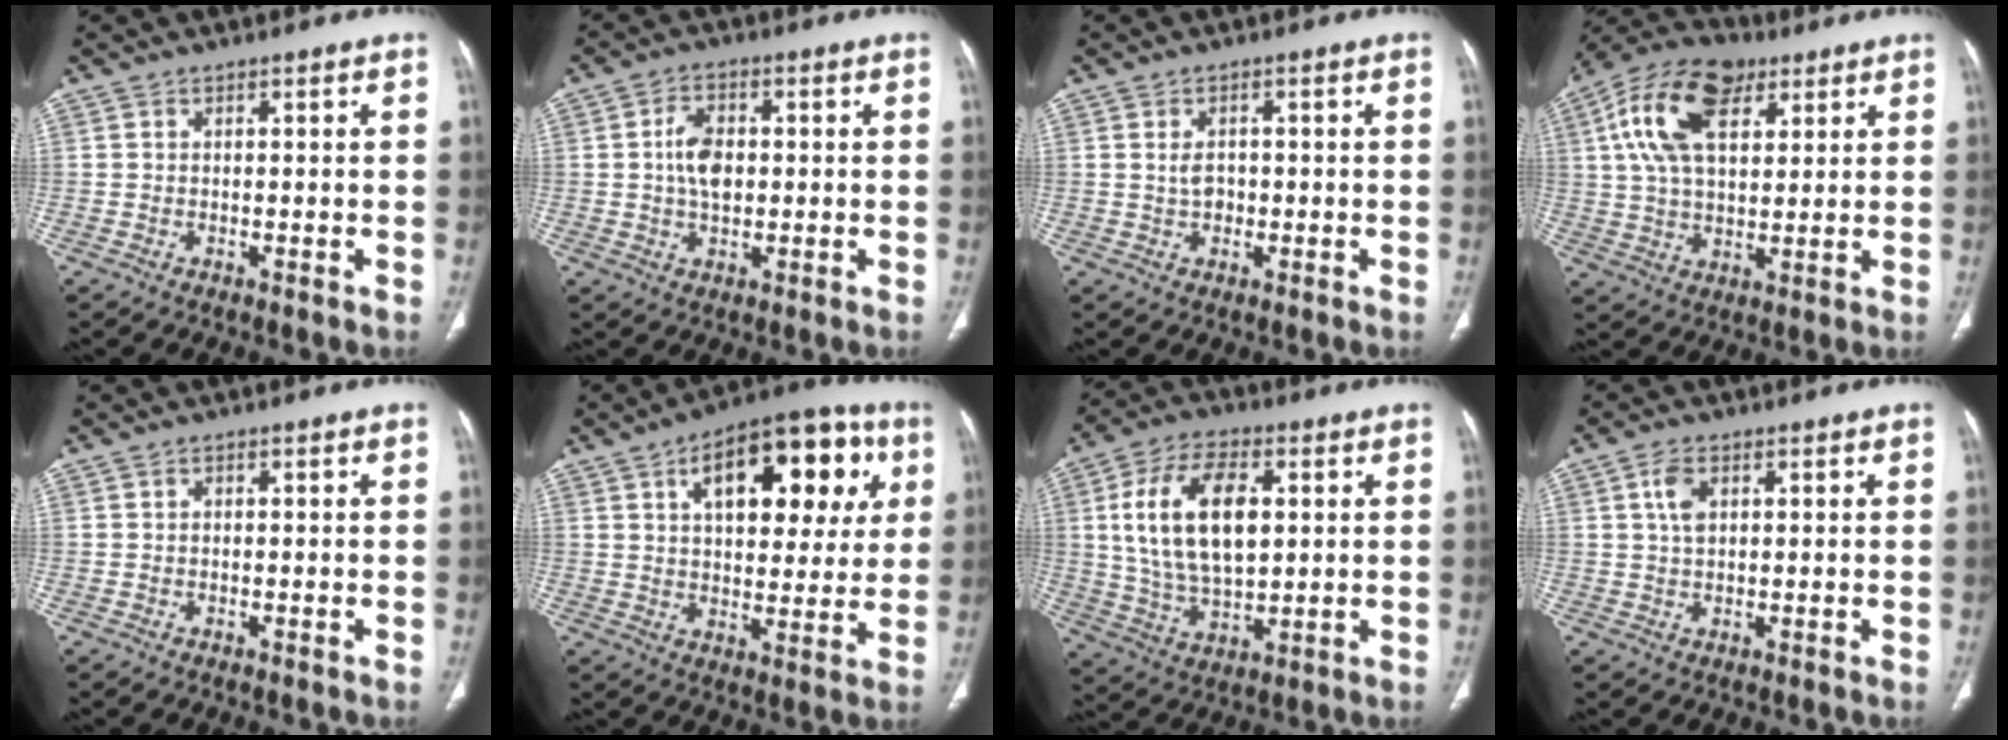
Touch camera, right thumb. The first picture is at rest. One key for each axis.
{"total": 6.2, "fx": 0.4, "fy": 3.9, "fz": 4.8, "tx": -0.081, "ty": 0.006, "tz": 0.007}
{"total": 2.4, "fx": 0.1, "fy": 1.7, "fz": 1.7, "tx": -0.027, "ty": 0.003, "tz": 0.005}
{"total": 16.8, "fx": 6.4, "fy": 9.5, "fz": 12.2, "tx": -0.216, "ty": 0.005, "tz": 0.110}
{"total": 0.5, "fx": 0.2, "fy": 0.4, "fz": 0.3, "tx": -0.006, "ty": 0.005, "tz": 0.003}
{"total": 21.2, "fx": 7.7, "fy": 10.7, "fz": 16.7, "tx": -0.190, "ty": 0.008, "tz": 0.109}
{"total": 17.5, "fx": 3.5, "fy": 9.6, "fz": 14.2, "tx": -0.254, "ty": -0.002, "tz": 0.068}
{"total": 4.1, "fx": 1.4, "fy": 2.4, "fz": 3.0, "tx": -0.059, "ty": 0.002, "tz": 0.028}